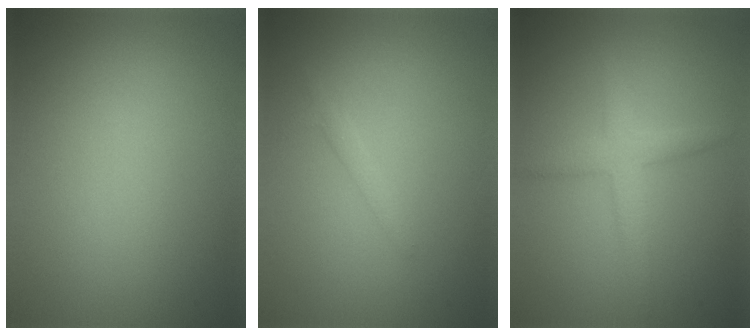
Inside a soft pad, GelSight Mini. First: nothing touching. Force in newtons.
{"total": 1.0, "press": 1.0, "slide": 0.0}
{"total": 2.7, "press": 2.7, "slide": 0.1}